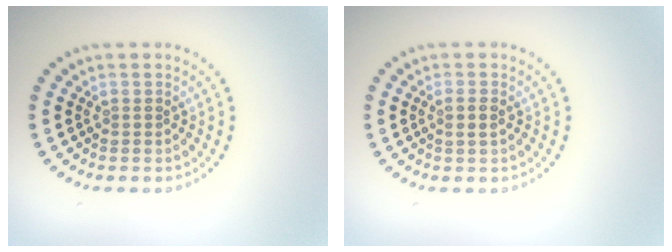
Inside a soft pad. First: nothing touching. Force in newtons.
{"total": 1.2, "press": 1.1, "slide": 0.6}